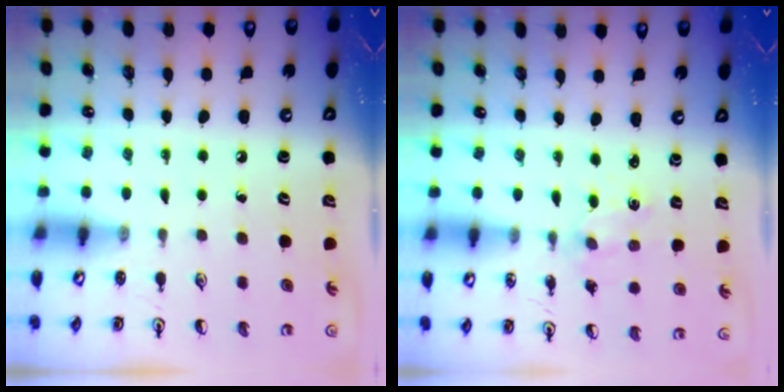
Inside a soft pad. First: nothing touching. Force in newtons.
{"total": 1.1, "press": 1.1, "slide": 0.4}